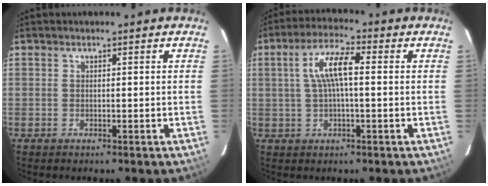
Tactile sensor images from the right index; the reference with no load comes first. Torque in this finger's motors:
{"motor_torque": [0.78, -0.11, 0.46, 0.07]}